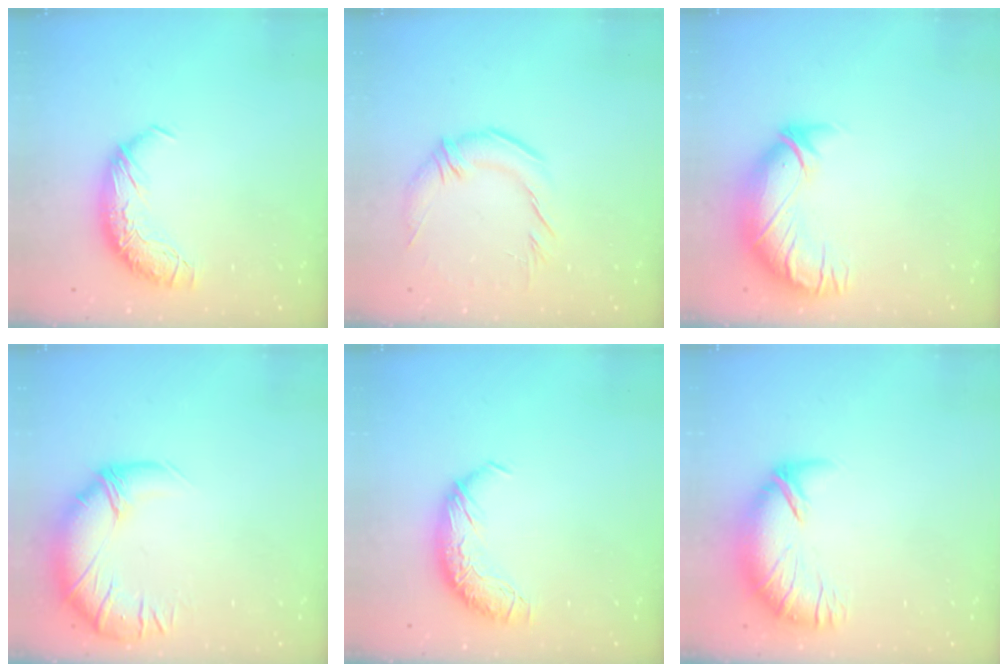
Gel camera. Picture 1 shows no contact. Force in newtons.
{"total": 2.7, "press": 1.0, "slide": 2.5}
{"total": 2.9, "press": 0.4, "slide": 2.9}
{"total": 2.9, "press": 0.1, "slide": 2.9}
{"total": 0.0}
{"total": 2.8, "press": 1.7, "slide": 2.3}